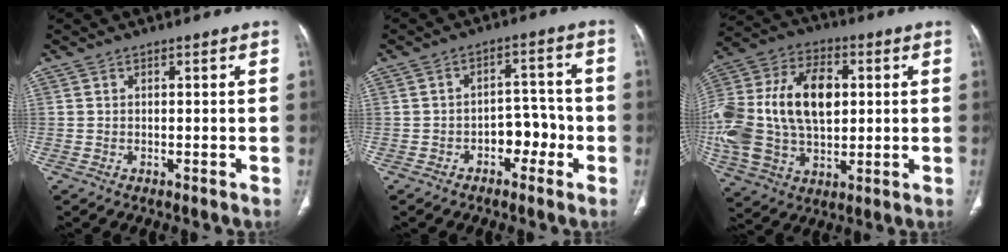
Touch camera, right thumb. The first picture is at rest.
{"total": 5.8, "force": [-2.5, 3.9, 3.5], "torque": [-0.019, 0.034, -0.042]}
{"total": 28.0, "force": [2.8, 18.0, 21.2], "torque": [-0.473, 0.028, 0.061]}